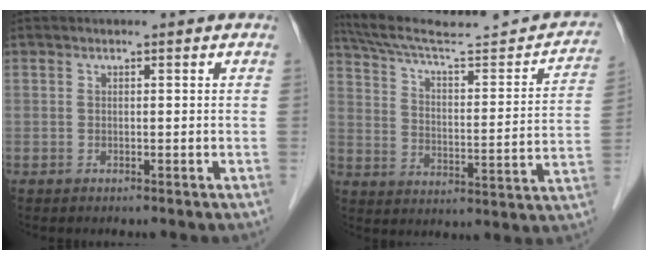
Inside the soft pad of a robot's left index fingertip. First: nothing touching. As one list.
[{"total": 22.3, "force": [20.0, 2.1, 9.6], "torque": [-0.145, -0.014, 0.286]}]